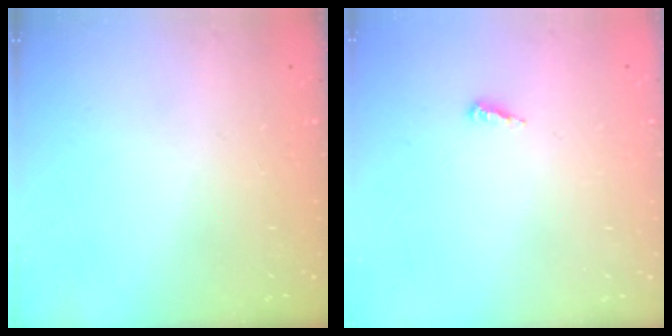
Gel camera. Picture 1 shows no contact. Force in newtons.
{"total": 3.9, "press": 3.9, "slide": 0.2}